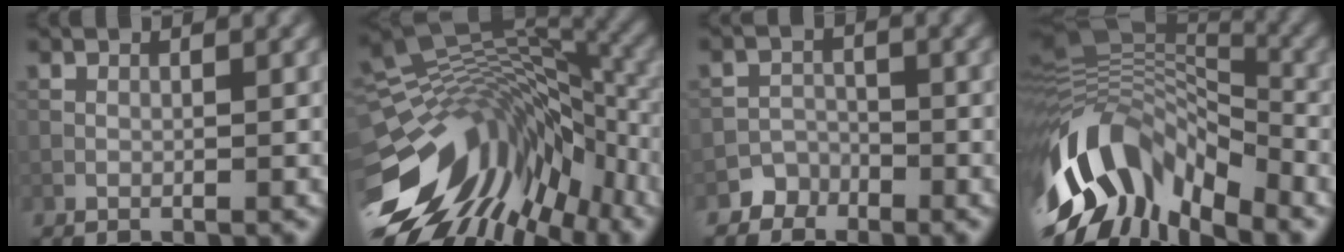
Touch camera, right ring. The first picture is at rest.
{"total": 15.8, "force": [-6.5, 8.5, 11.6], "torque": [-0.220, 0.000, -0.114]}
{"total": 2.5, "force": [-2.0, 1.6, -0.3], "torque": [0.026, 0.008, -0.030]}
{"total": 13.7, "force": [-6.2, 7.6, 9.6], "torque": [-0.200, 0.019, -0.116]}